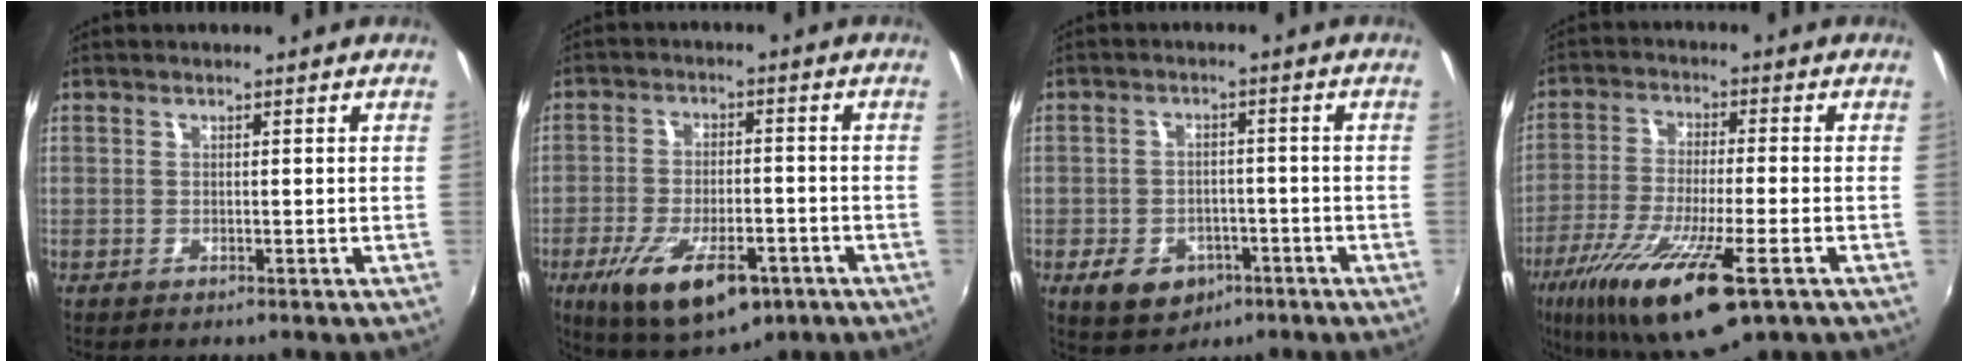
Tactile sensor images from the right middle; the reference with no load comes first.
{"total": 15.1, "force": [-7.9, 6.2, 11.3], "torque": [-0.224, -0.037, -0.122]}
{"total": 9.0, "force": [-4.4, 6.7, 4.1], "torque": [-0.106, 0.000, -0.055]}
{"total": 18.7, "force": [-10.2, 3.7, 15.2], "torque": [-0.302, -0.064, -0.183]}